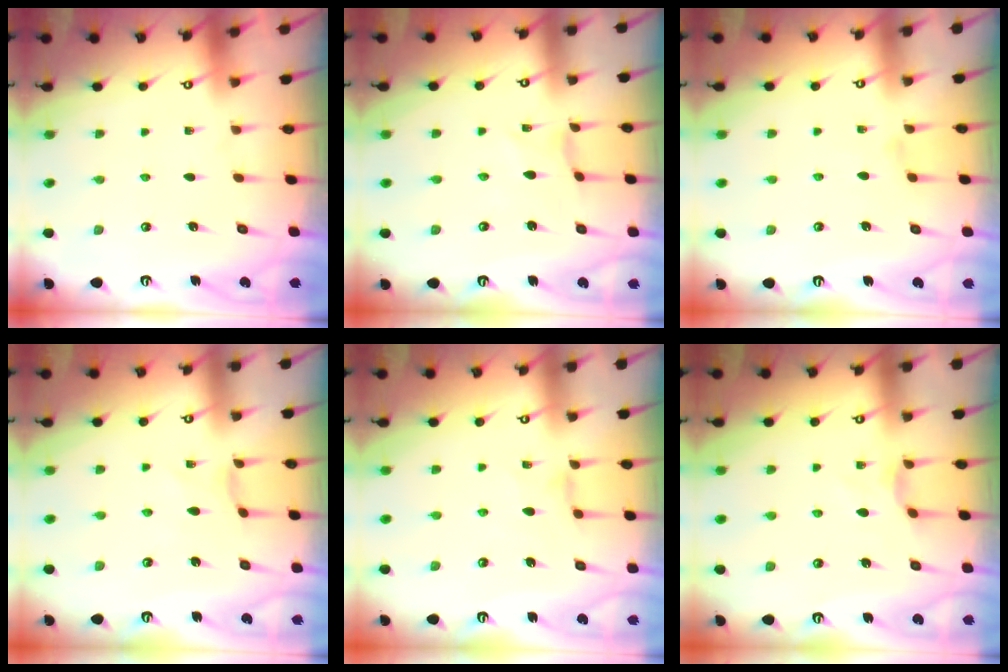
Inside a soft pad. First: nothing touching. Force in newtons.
{"total": 0.0}
{"total": 1.2, "press": 1.1, "slide": 0.3}
{"total": 0.0}
{"total": 2.3, "press": 2.2, "slide": 0.6}
{"total": 3.0, "press": 3.0, "slide": 0.3}